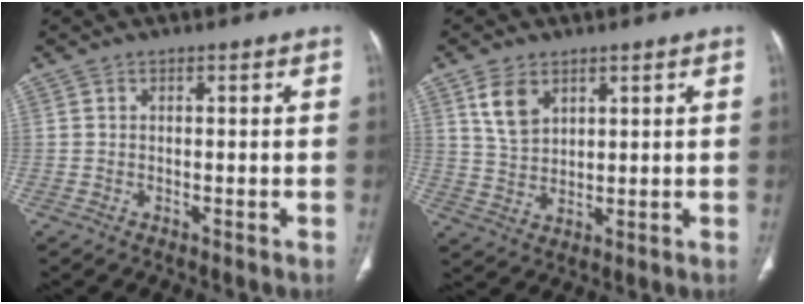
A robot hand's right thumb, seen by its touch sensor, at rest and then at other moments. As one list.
[{"total": 6.1, "force": [3.2, 3.8, 3.6], "torque": [-0.059, -0.015, 0.072]}]